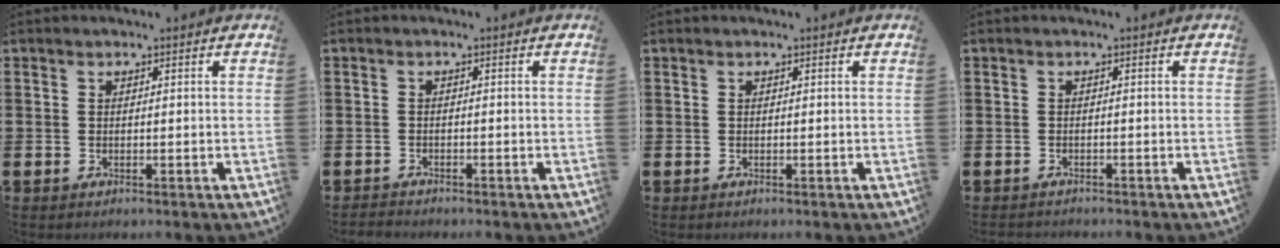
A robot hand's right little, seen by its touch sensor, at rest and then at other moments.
{"total": 0.9, "force": [-0.9, 0.1, -0.1], "torque": [-0.001, 0.001, -0.019]}
{"total": 0.0}
{"total": 0.6, "force": [-0.6, 0.1, -0.1], "torque": [0.000, -0.002, -0.013]}